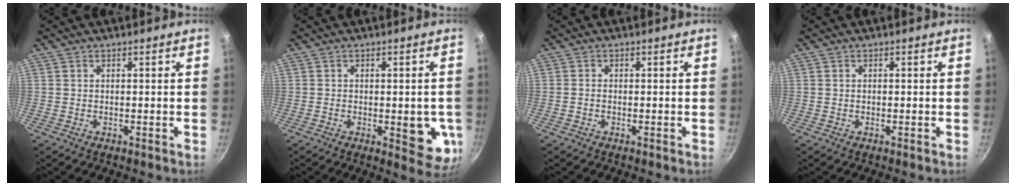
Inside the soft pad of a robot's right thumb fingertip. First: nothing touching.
{"total": 8.5, "force": [-1.5, 3.7, 7.5], "torque": [-0.065, -0.009, -0.016]}
{"total": 0.7, "force": [-0.3, 0.5, 0.3], "torque": [-0.006, 0.003, -0.008]}
{"total": 0.0}